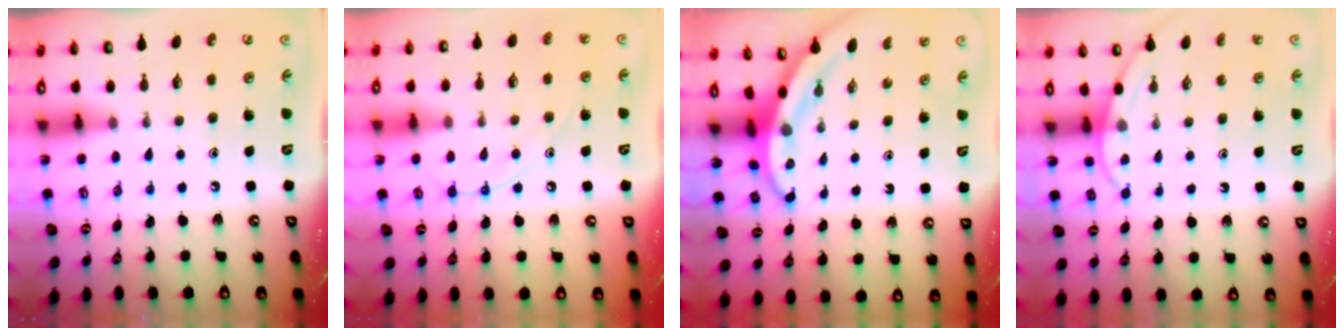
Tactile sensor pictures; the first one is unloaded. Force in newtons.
{"total": 10.6, "press": 10.6, "slide": 0.9}
{"total": 3.9, "press": 3.9, "slide": 0.5}
{"total": 4.6, "press": 4.6, "slide": 0.5}